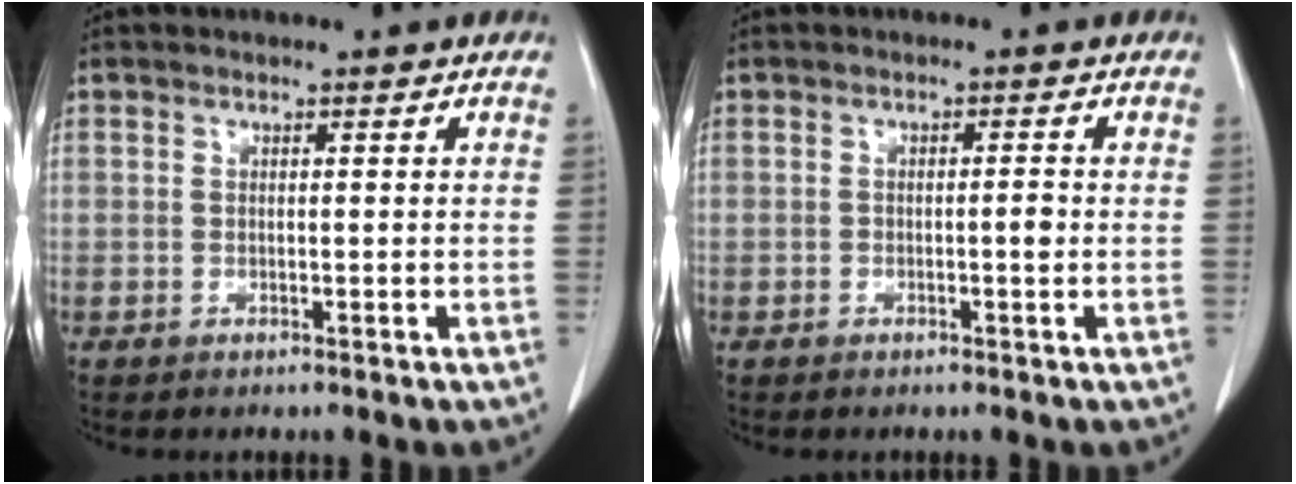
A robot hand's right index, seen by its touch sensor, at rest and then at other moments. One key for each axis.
{"total": 1.5, "fx": -0.4, "fy": 0.3, "fz": 1.4, "tx": -0.020, "ty": 0.002, "tz": -0.008}